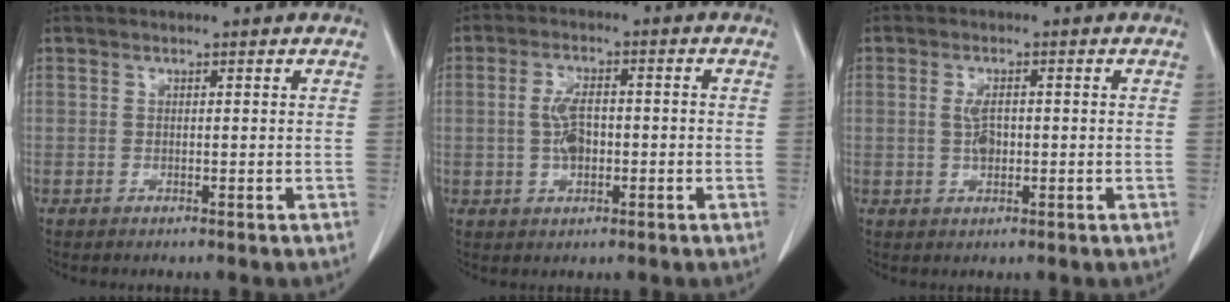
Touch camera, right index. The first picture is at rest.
{"total": 4.8, "force": [-0.6, 2.2, 4.2], "torque": [-0.087, 0.007, -0.010]}
{"total": 2.8, "force": [-0.1, 1.2, 2.6], "torque": [-0.050, 0.001, -0.001]}